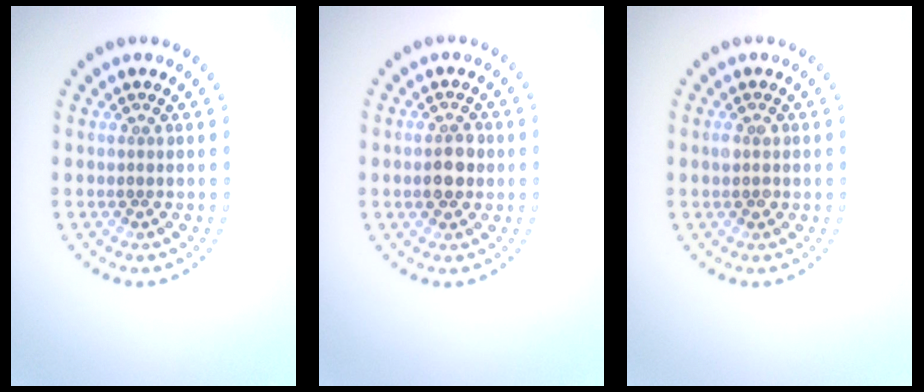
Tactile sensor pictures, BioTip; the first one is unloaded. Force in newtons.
{"total": 2.8, "press": 2.7, "slide": 0.2}
{"total": 1.1, "press": 1.1, "slide": 0.1}